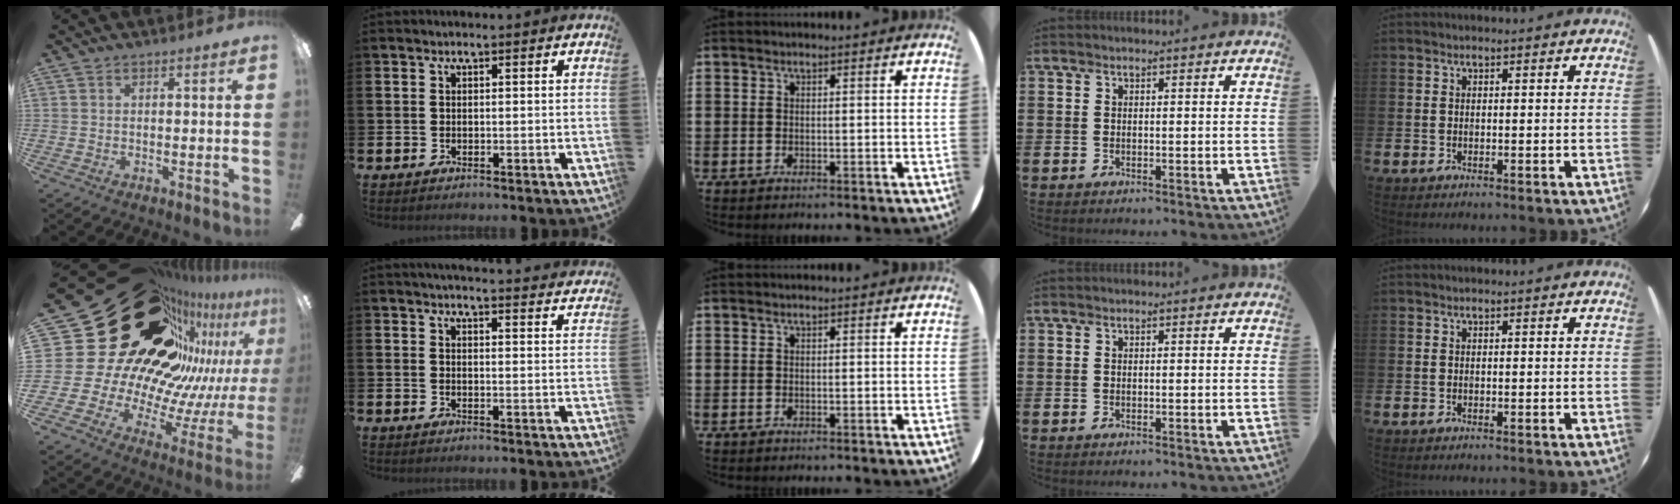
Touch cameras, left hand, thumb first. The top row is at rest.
{"thumb": {"total": 40.0, "force": [21.3, 22.6, 25.2], "torque": [-0.354, -0.200, 0.463]}, "index": {"total": 3.9, "force": [3.9, -0.2, 0.3], "torque": [-0.005, -0.028, 0.068]}}